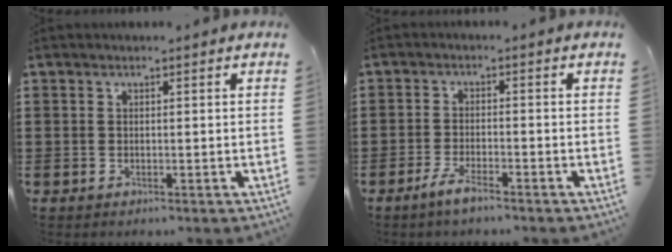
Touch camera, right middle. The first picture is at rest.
{"total": 3.4, "force": [-2.5, 0.4, 2.3], "torque": [-0.051, 0.000, -0.050]}